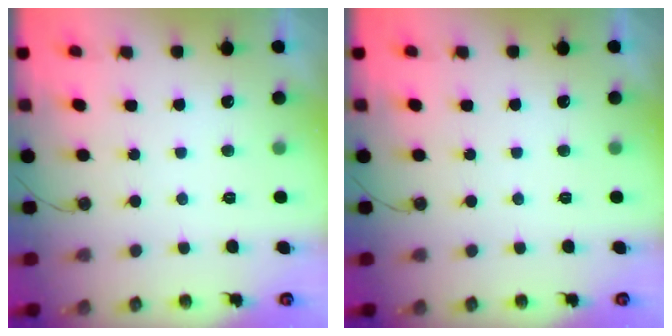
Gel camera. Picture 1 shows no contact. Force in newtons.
{"total": 0.0}